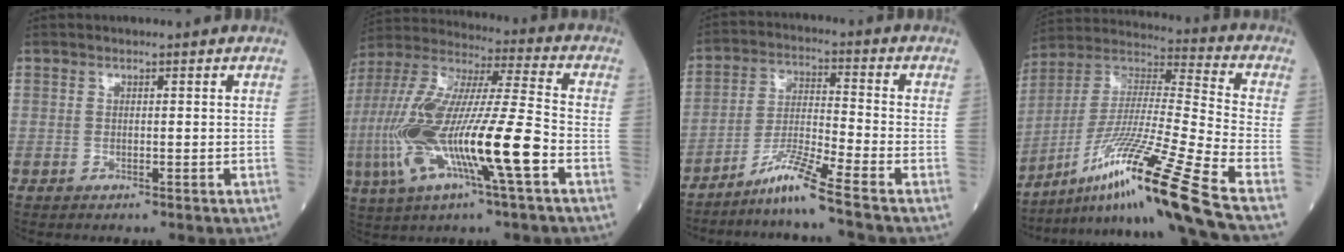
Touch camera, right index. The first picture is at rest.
{"total": 21.2, "force": [-6.0, 2.0, 20.2], "torque": [-0.429, -0.022, -0.114]}
{"total": 7.6, "force": [-6.0, -1.7, 4.3], "torque": [-0.084, -0.024, -0.118]}
{"total": 21.7, "force": [-13.8, -3.1, 16.5], "torque": [-0.313, -0.018, -0.253]}